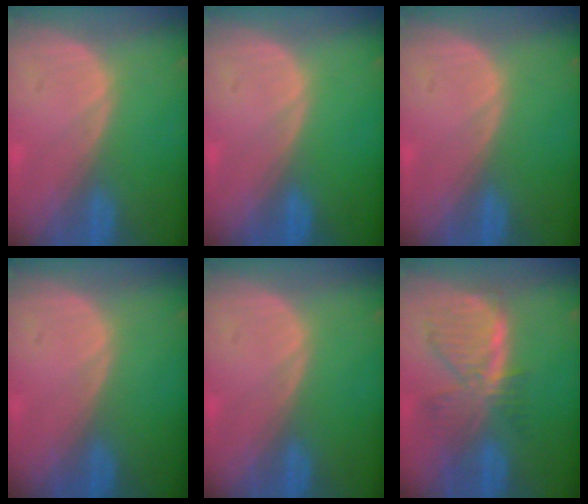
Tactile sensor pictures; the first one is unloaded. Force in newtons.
{"total": 0.0}
{"total": 0.0}
{"total": 0.0}
{"total": 0.0}
{"total": 8.0, "press": 7.1, "slide": 3.7}